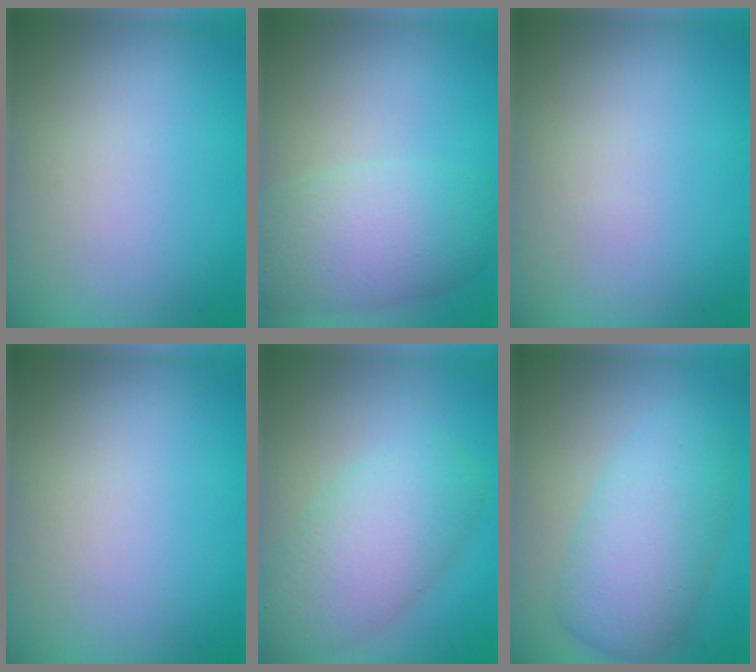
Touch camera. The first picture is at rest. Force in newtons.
{"total": 6.1, "press": 6.1, "slide": 0.1}
{"total": 0.0}
{"total": 0.0}
{"total": 6.3, "press": 6.3, "slide": 0.3}
{"total": 6.5, "press": 6.5, "slide": 0.1}